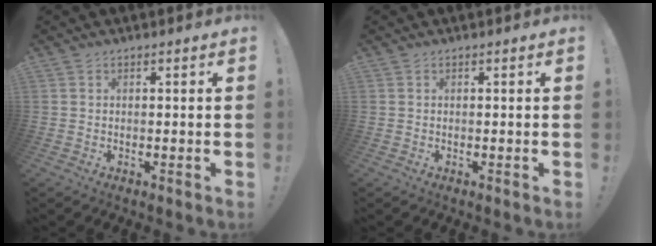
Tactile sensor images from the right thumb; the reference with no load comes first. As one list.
[{"total": 0.0}]